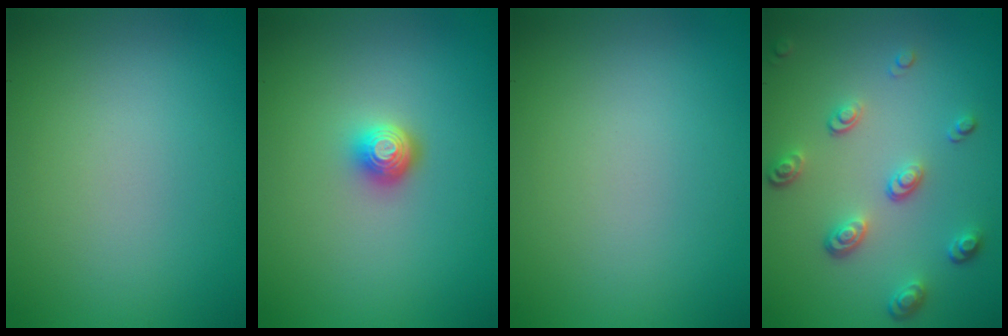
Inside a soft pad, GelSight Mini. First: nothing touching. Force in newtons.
{"total": 2.0, "press": 1.4, "slide": 1.4}
{"total": 0.0}
{"total": 3.5, "press": 2.5, "slide": 2.4}